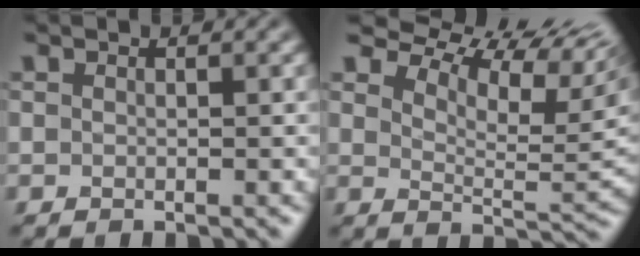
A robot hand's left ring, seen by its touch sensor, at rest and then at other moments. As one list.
[{"total": 11.9, "force": [8.4, 4.0, 7.4], "torque": [-0.134, 0.026, 0.126]}]